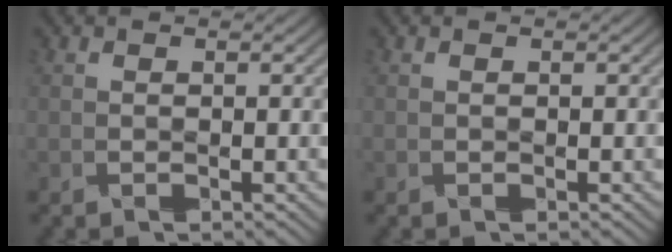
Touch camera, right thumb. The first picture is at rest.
{"total": 0.0}